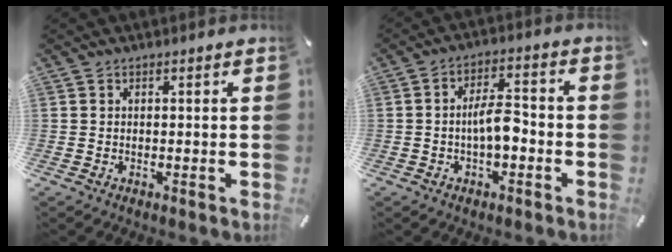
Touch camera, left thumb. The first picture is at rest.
{"total": 7.8, "force": [-2.0, 3.8, 6.6], "torque": [-0.124, 0.014, -0.035]}